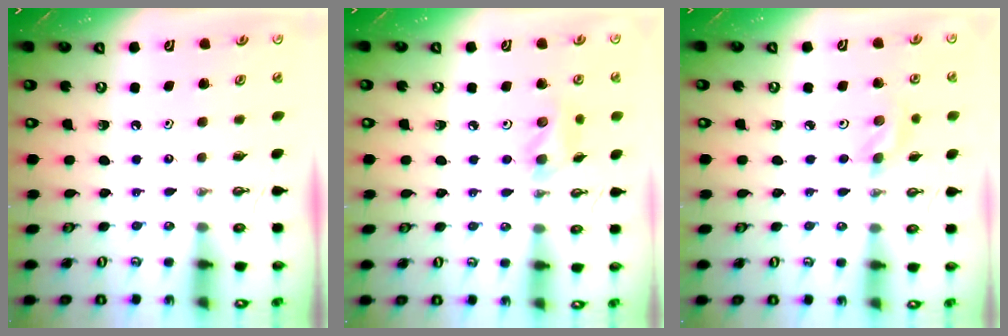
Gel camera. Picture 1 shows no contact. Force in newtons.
{"total": 6.9, "press": 6.8, "slide": 0.9}
{"total": 3.9, "press": 3.6, "slide": 1.5}